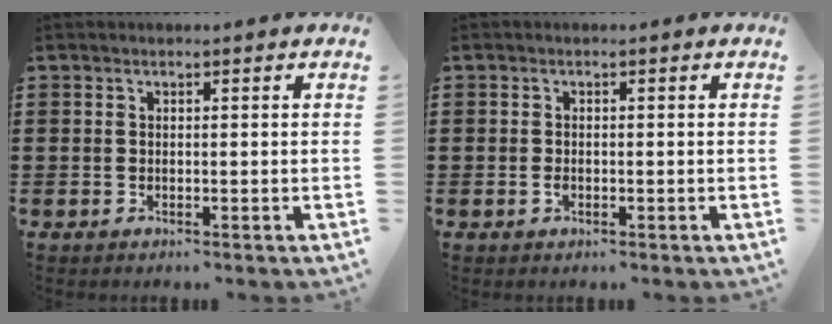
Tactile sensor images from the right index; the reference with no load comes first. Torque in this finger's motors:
{"motor_torque": [1.07, 1.06, 0.14, 0.02]}